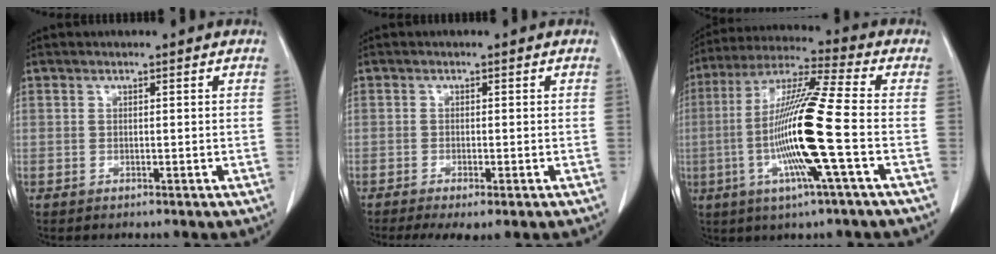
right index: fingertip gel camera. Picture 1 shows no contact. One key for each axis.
{"total": 5.0, "fx": -3.5, "fy": 1.0, "fz": 3.4, "tx": -0.056, "ty": -0.015, "tz": -0.051}
{"total": 16.1, "fx": -3.4, "fy": -1.0, "fz": 15.7, "tx": -0.311, "ty": -0.008, "tz": -0.077}